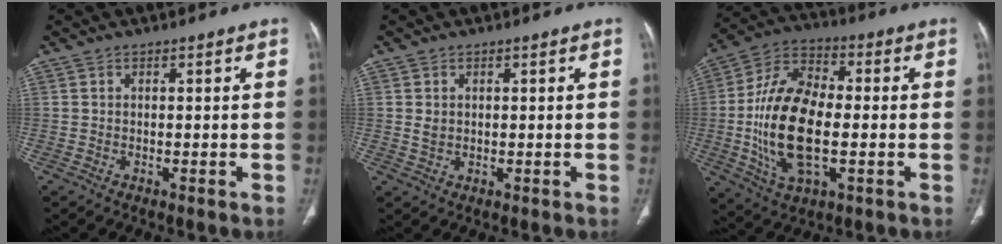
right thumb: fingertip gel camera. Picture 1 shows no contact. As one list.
[{"total": 1.9, "force": [0.4, 1.5, 1.1], "torque": [-0.016, -0.004, 0.012]}, {"total": 18.9, "force": [-2.1, 9.8, 16.0], "torque": [-0.311, 0.014, -0.037]}]